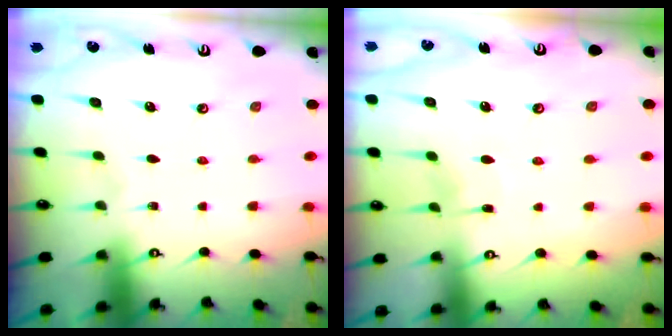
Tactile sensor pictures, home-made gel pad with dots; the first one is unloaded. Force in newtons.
{"total": 4.6, "press": 4.5, "slide": 0.6}